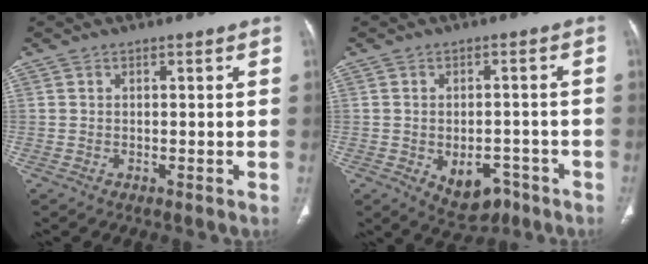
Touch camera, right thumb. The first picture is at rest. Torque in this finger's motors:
{"motor_torque": [-0.02, 0.03, -0.28, 0.04, 0.03]}